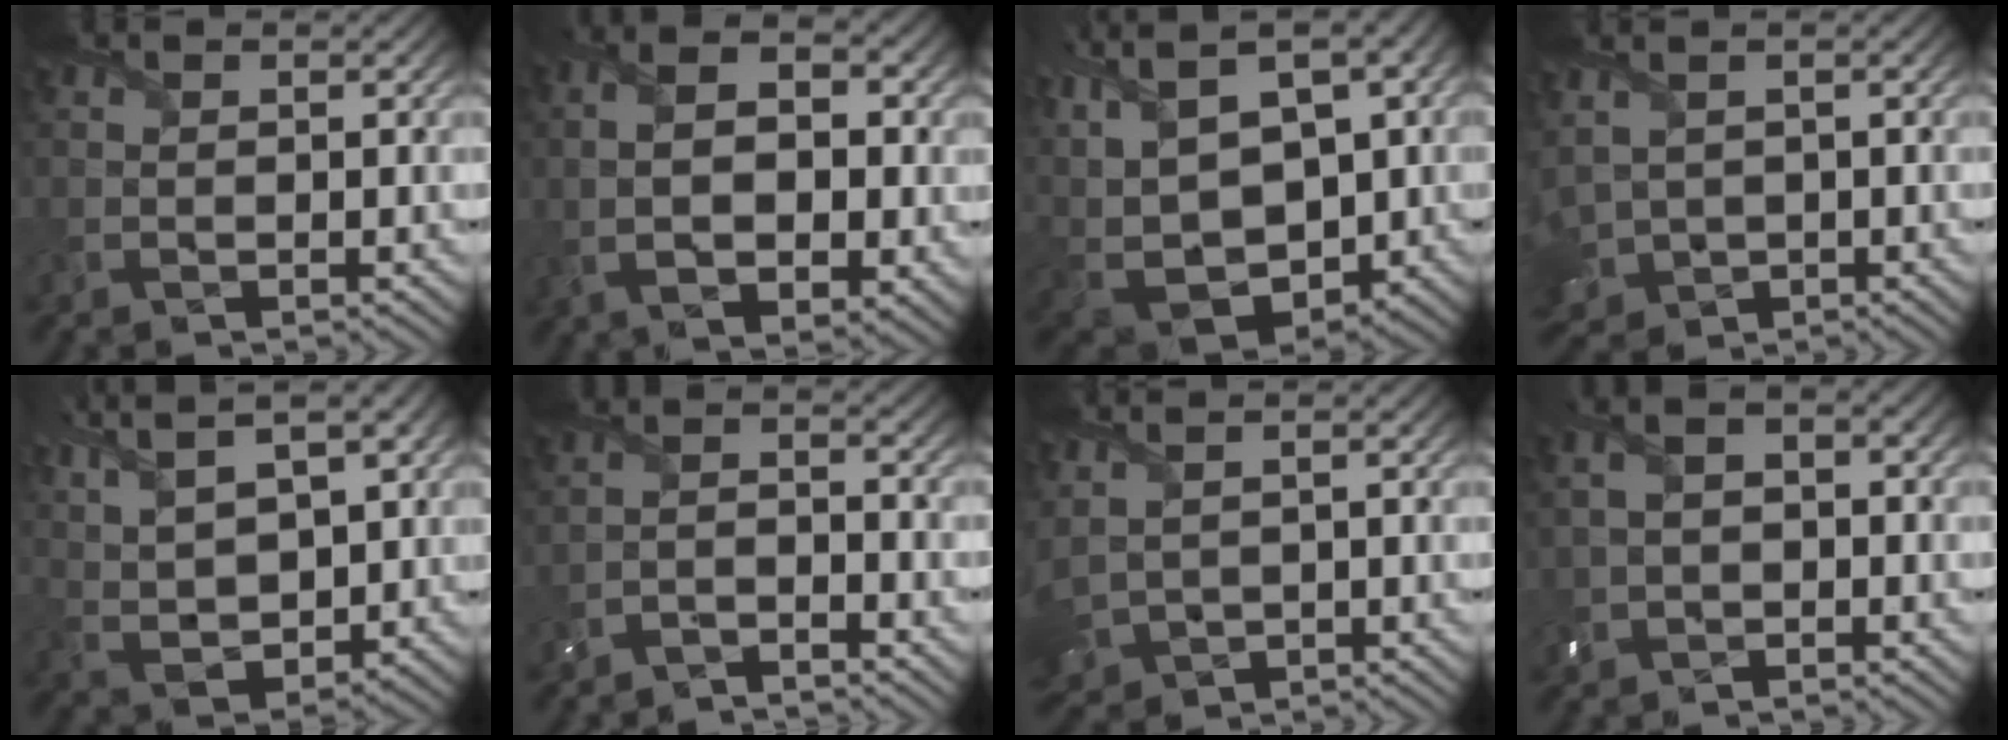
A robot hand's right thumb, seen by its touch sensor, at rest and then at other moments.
{"total": 9.7, "force": [-0.1, 5.5, 8.0], "torque": [-0.162, -0.003, -0.001]}
{"total": 17.6, "force": [3.4, 10.6, 13.6], "torque": [-0.293, 0.023, 0.108]}
{"total": 5.0, "force": [0.6, 3.5, 3.4], "torque": [-0.131, -0.010, 0.020]}
{"total": 12.8, "force": [5.8, 6.2, 9.6], "torque": [-0.229, 0.010, 0.108]}
{"total": 3.3, "force": [-3.2, 0.1, 1.0], "torque": [-0.020, 0.001, -0.072]}
{"total": 4.7, "force": [1.2, 2.9, 3.5], "torque": [-0.124, -0.003, 0.036]}
{"total": 4.7, "force": [-0.6, 3.2, 3.4], "torque": [-0.074, 0.006, -0.004]}